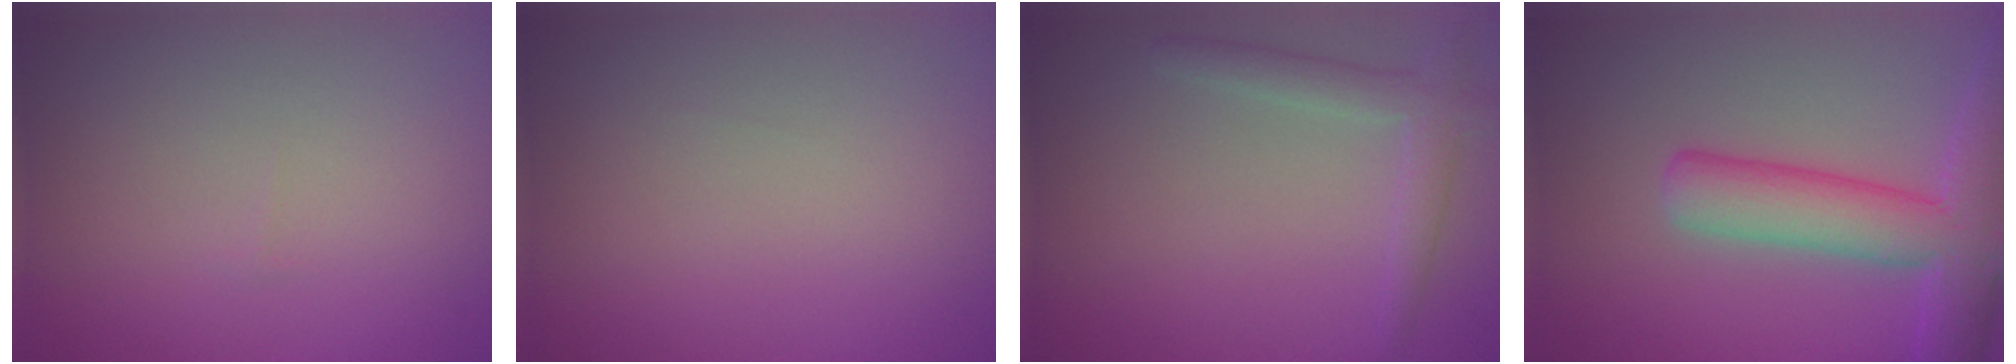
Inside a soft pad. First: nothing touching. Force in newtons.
{"total": 0.0}
{"total": 2.4, "press": 2.4, "slide": 0.2}
{"total": 6.9, "press": 6.9, "slide": 0.4}